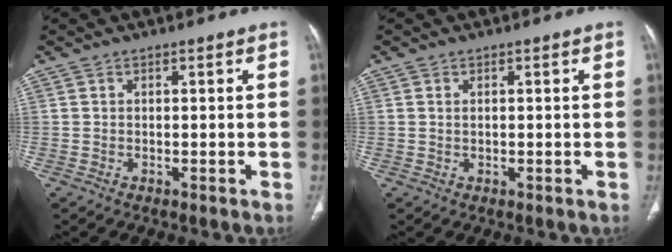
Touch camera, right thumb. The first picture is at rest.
{"total": 0.9, "force": [0.3, 0.4, 0.7], "torque": [-0.016, 0.002, 0.008]}